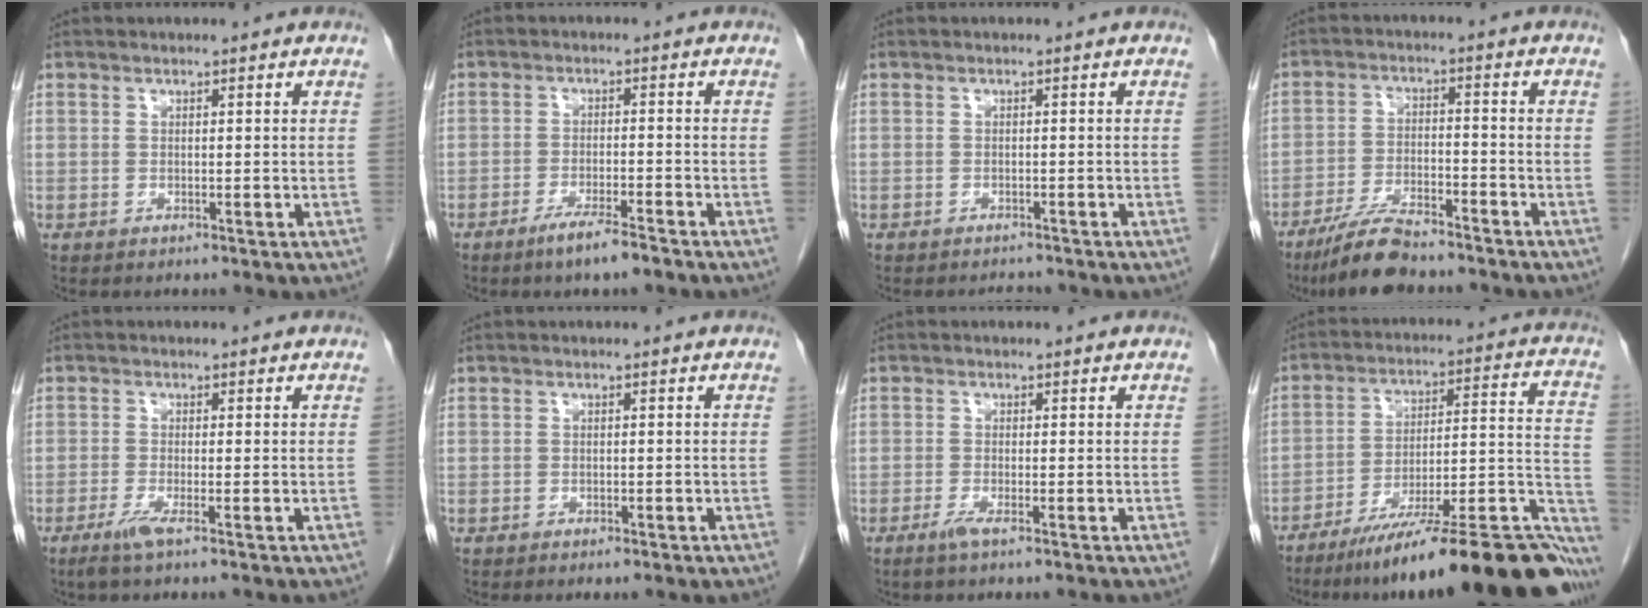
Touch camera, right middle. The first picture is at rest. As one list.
[{"total": 4.9, "force": [-3.6, 0.1, 3.3], "torque": [-0.061, -0.008, -0.063]}, {"total": 1.8, "force": [-1.7, 0.4, 0.2], "torque": [-0.009, -0.008, -0.023]}, {"total": 8.6, "force": [-7.3, 1.4, 4.2], "torque": [-0.077, -0.022, -0.131]}, {"total": 2.4, "force": [-1.6, -0.4, 1.7], "torque": [-0.041, -0.007, -0.036]}, {"total": 1.2, "force": [-1.0, 0.3, 0.7], "torque": [-0.013, -0.001, -0.009]}, {"total": 1.7, "force": [-1.3, -0.3, 1.2], "torque": [-0.027, -0.004, -0.029]}, {"total": 27.8, "force": [-22.2, 2.3, 16.6], "torque": [-0.141, 0.009, -0.322]}]